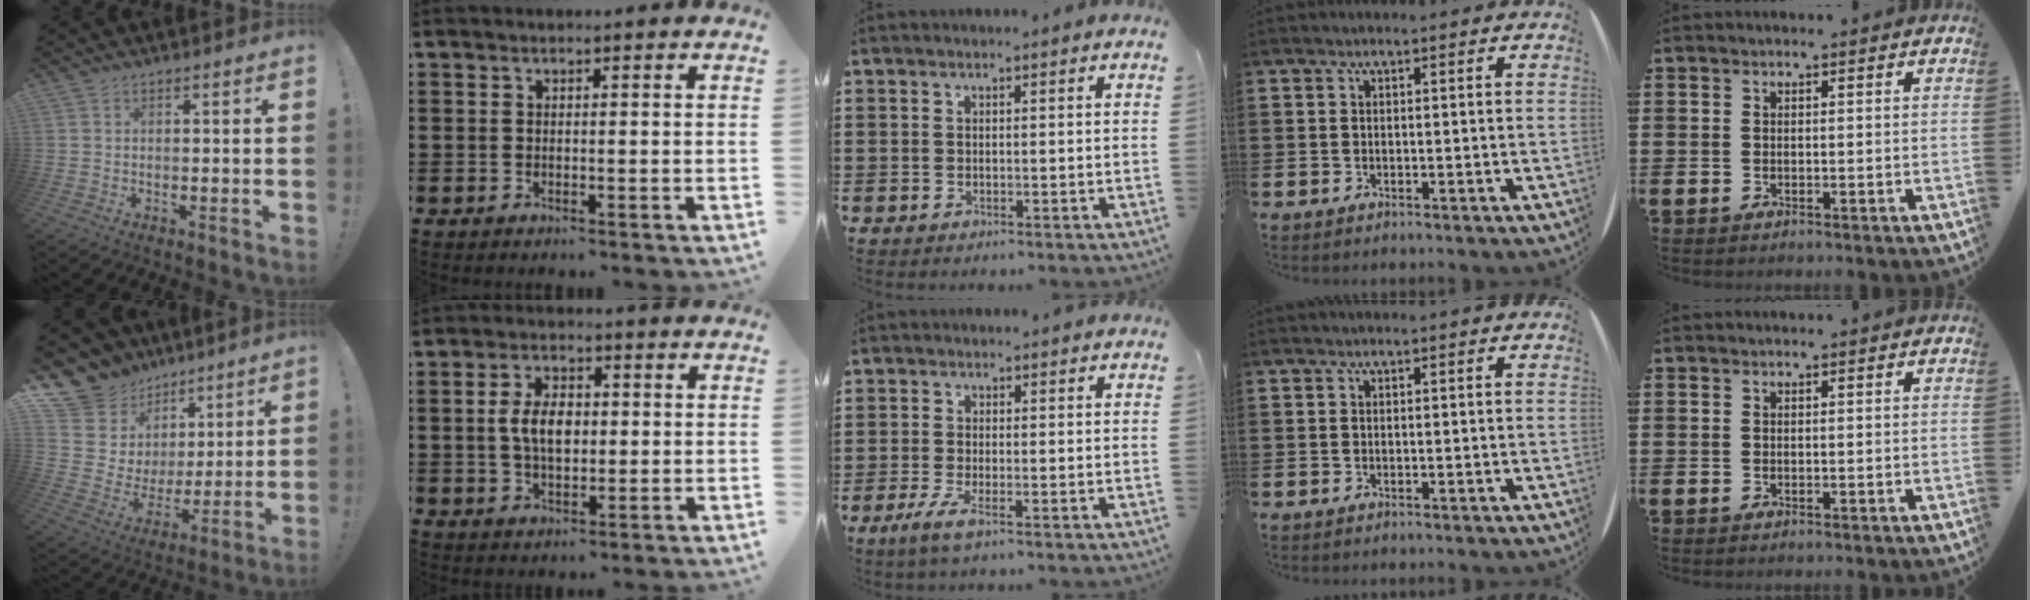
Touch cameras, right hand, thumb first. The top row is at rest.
{"thumb": {"total": 12.6, "force": [9.0, 8.6, 1.8], "torque": [-0.046, -0.079, 0.191]}, "index": {"total": 5.9, "force": [0.2, 3.3, 4.8], "torque": [-0.104, 0.003, -0.004]}, "middle": {"total": 2.8, "force": [-1.4, 0.8, 2.3], "torque": [-0.052, -0.002, -0.030]}}